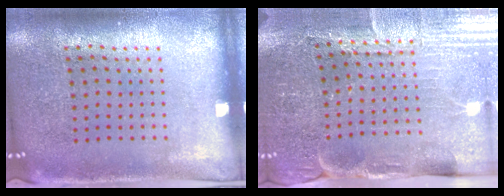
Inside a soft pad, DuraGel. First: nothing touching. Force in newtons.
{"total": 3.7, "press": 3.7, "slide": 0.3}